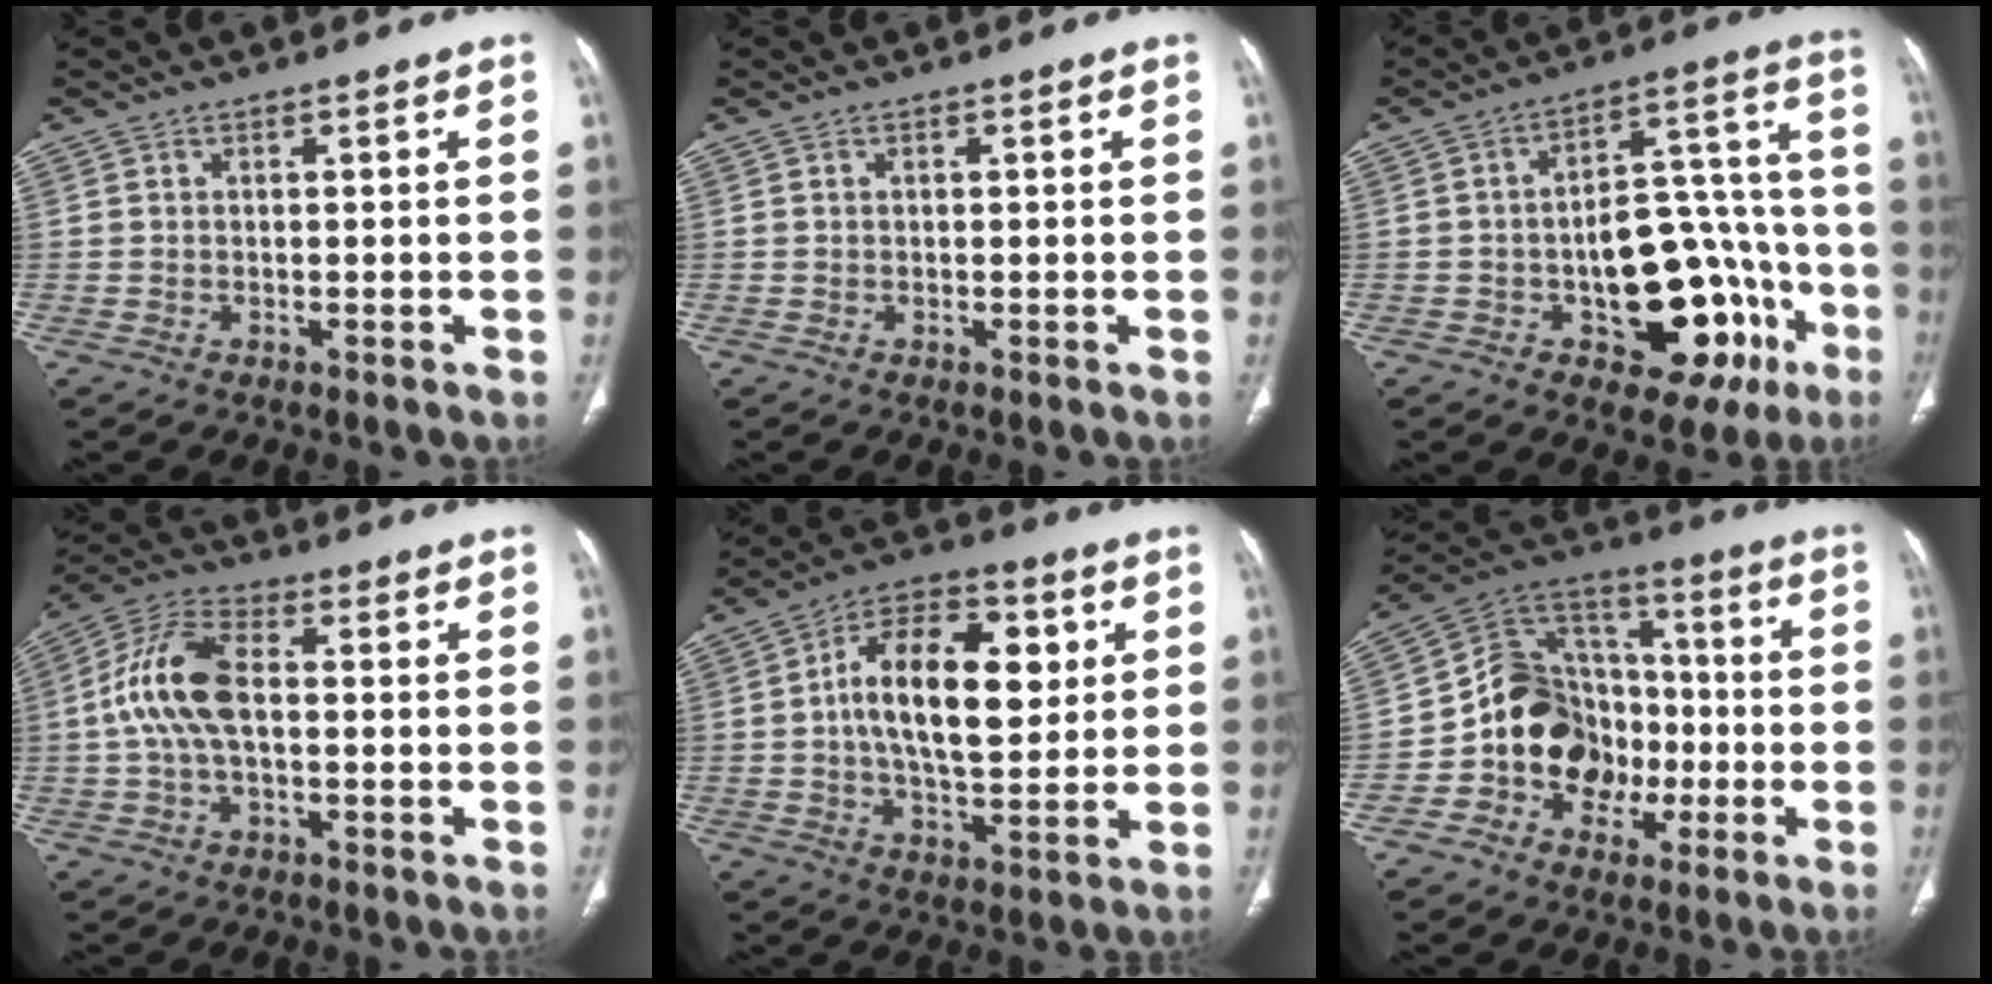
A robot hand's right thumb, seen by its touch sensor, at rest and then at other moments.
{"total": 0.0}
{"total": 23.0, "force": [-8.1, 12.5, 17.6], "torque": [-0.183, 0.058, -0.094]}
{"total": 11.6, "force": [0.0, 6.1, 9.9], "torque": [-0.208, 0.033, -0.005]}
{"total": 17.3, "force": [2.9, 8.9, 14.5], "torque": [-0.217, 0.009, 0.043]}
{"total": 16.9, "force": [-4.2, 13.9, 8.8], "torque": [-0.094, 0.059, -0.075]}